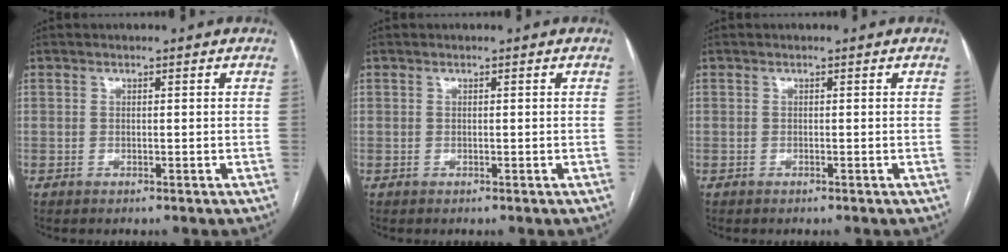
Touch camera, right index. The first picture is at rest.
{"total": 0.0}
{"total": 0.0}